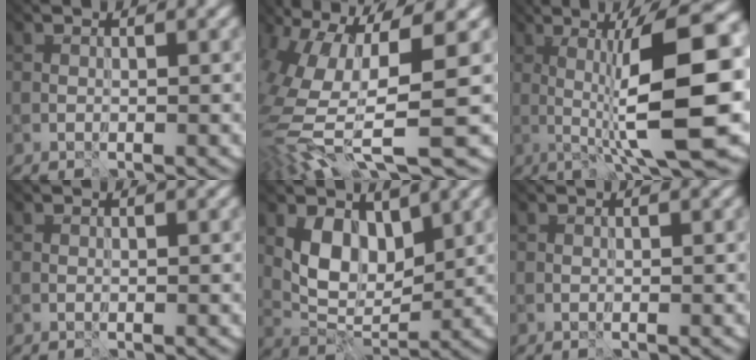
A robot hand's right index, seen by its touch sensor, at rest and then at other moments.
{"total": 11.7, "force": [-1.6, 4.0, 10.9], "torque": [-0.231, -0.006, 0.002]}
{"total": 10.9, "force": [-1.9, 0.9, 10.7], "torque": [-0.143, 0.016, -0.016]}
{"total": 0.0}
{"total": 3.6, "force": [0.8, 2.4, 2.5], "torque": [-0.054, -0.011, 0.028]}
{"total": 0.0}